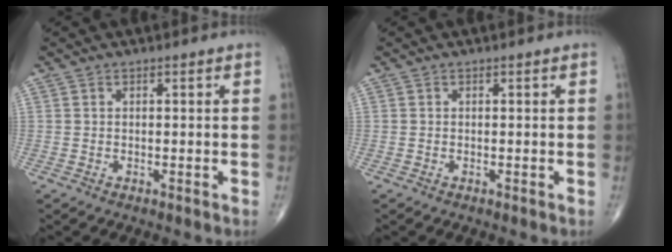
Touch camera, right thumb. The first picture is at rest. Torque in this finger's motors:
{"motor_torque": [-0.02, -0.05, 0.20, -0.04, -0.01]}